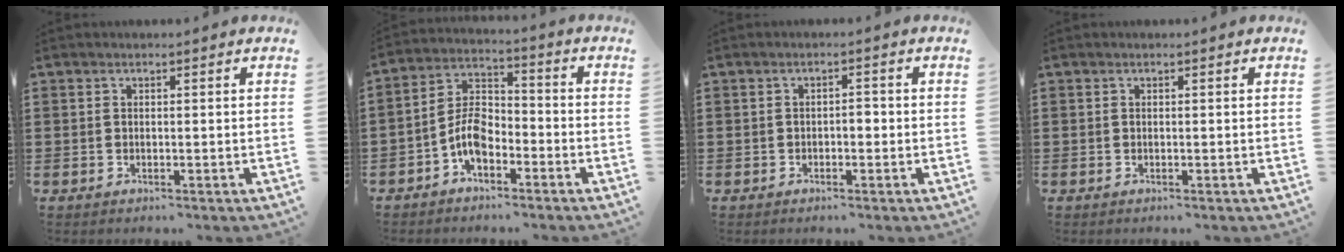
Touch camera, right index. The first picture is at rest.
{"total": 6.7, "force": [-3.0, 3.6, 4.8], "torque": [-0.110, 0.009, -0.063]}
{"total": 1.4, "force": [-0.6, 0.7, 1.1], "torque": [-0.023, 0.002, -0.013]}
{"total": 0.0}